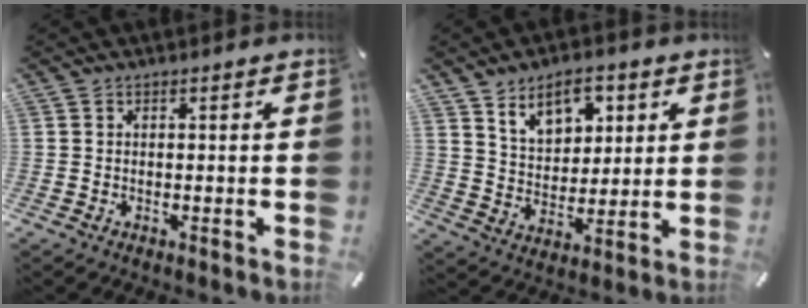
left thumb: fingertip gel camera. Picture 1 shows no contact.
{"total": 9.9, "force": [6.0, 6.5, 4.4], "torque": [-0.063, -0.022, 0.106]}